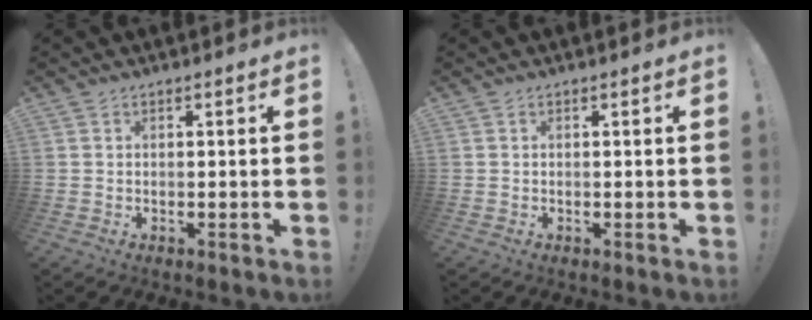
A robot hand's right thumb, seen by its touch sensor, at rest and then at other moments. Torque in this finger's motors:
{"motor_torque": [-0.06, 0.15, 0.06, -0.13, 0.00]}